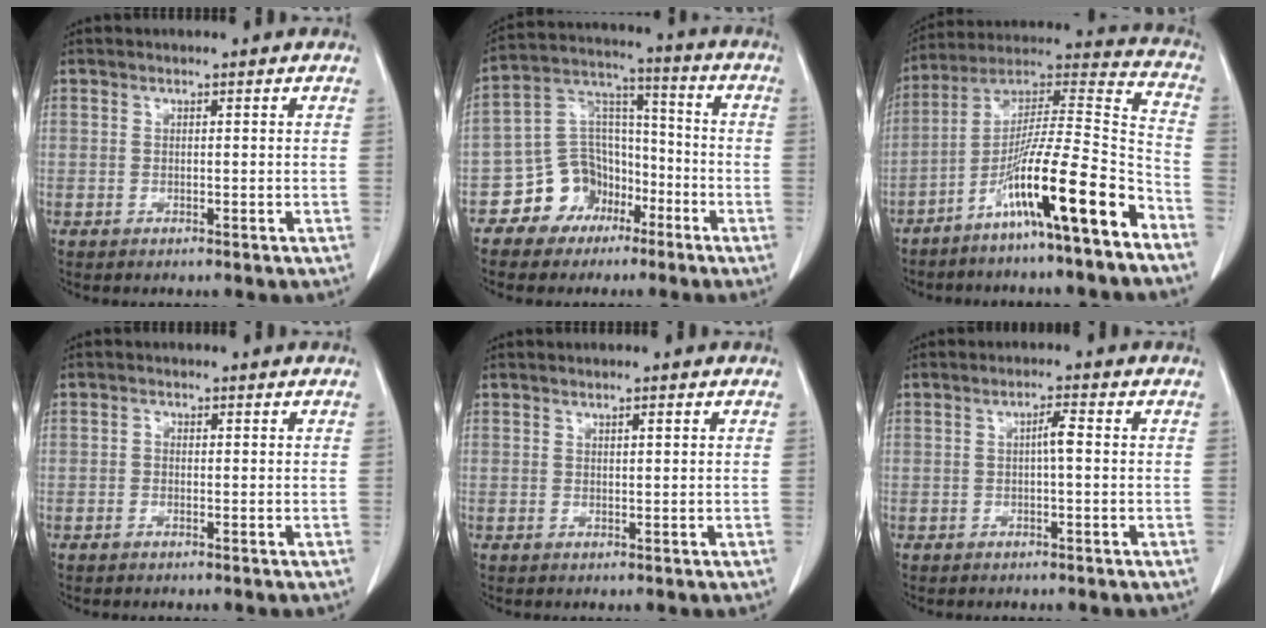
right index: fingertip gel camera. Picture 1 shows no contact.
{"total": 10.5, "force": [-5.6, 8.4, 2.9], "torque": [-0.056, 0.046, -0.093]}
{"total": 17.3, "force": [-9.9, -0.1, 14.2], "torque": [-0.246, 0.001, -0.174]}
{"total": 0.7, "force": [-0.2, 0.4, 0.4], "torque": [-0.005, 0.002, -0.007]}
{"total": 0.9, "force": [0.5, 0.1, 0.8], "torque": [-0.014, 0.000, 0.009]}
{"total": 2.0, "force": [0.0, 0.1, 2.0], "torque": [-0.034, 0.005, 0.001]}